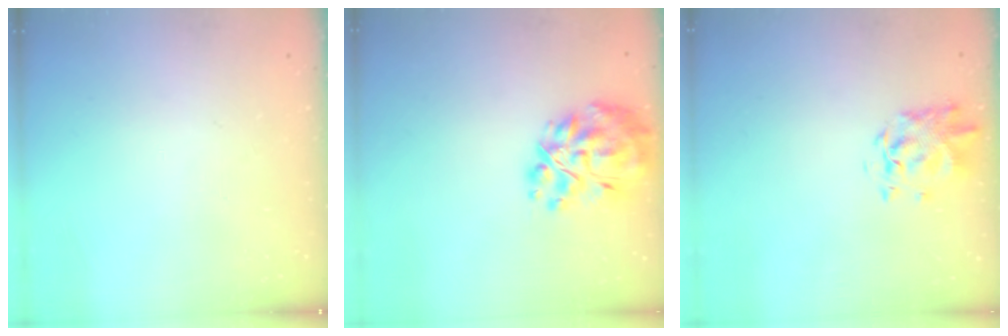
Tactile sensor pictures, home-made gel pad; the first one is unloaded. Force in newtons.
{"total": 16.7, "press": 15.6, "slide": 5.9}
{"total": 2.1, "press": 2.1, "slide": 0.6}